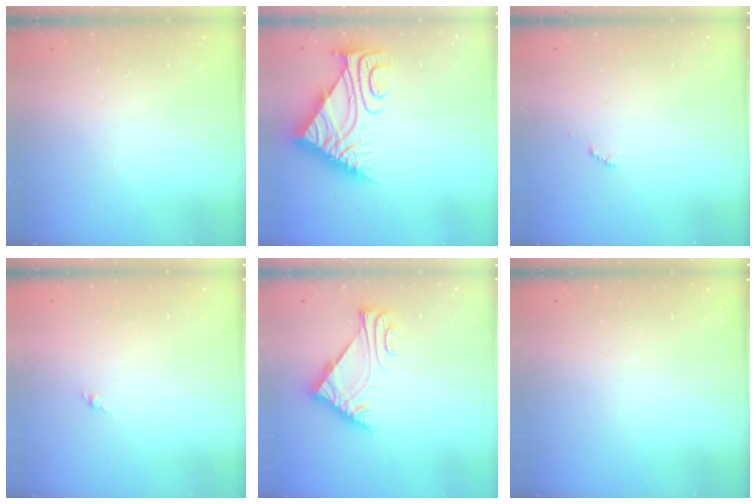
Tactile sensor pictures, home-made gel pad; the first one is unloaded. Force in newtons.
{"total": 10.2, "press": 10.2, "slide": 0.8}
{"total": 2.5, "press": 2.5, "slide": 0.4}
{"total": 1.4, "press": 1.2, "slide": 0.6}
{"total": 6.4, "press": 6.3, "slide": 0.9}
{"total": 0.0}